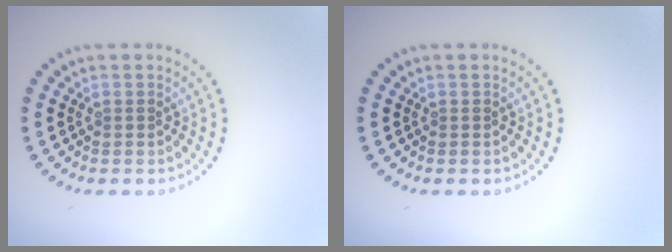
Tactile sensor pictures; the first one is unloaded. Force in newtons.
{"total": 0.0}